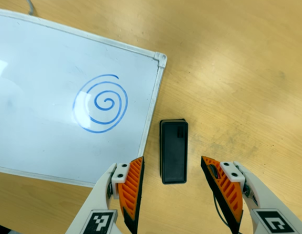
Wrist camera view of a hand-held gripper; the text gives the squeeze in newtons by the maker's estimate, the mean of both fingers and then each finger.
{"total": 0.0}